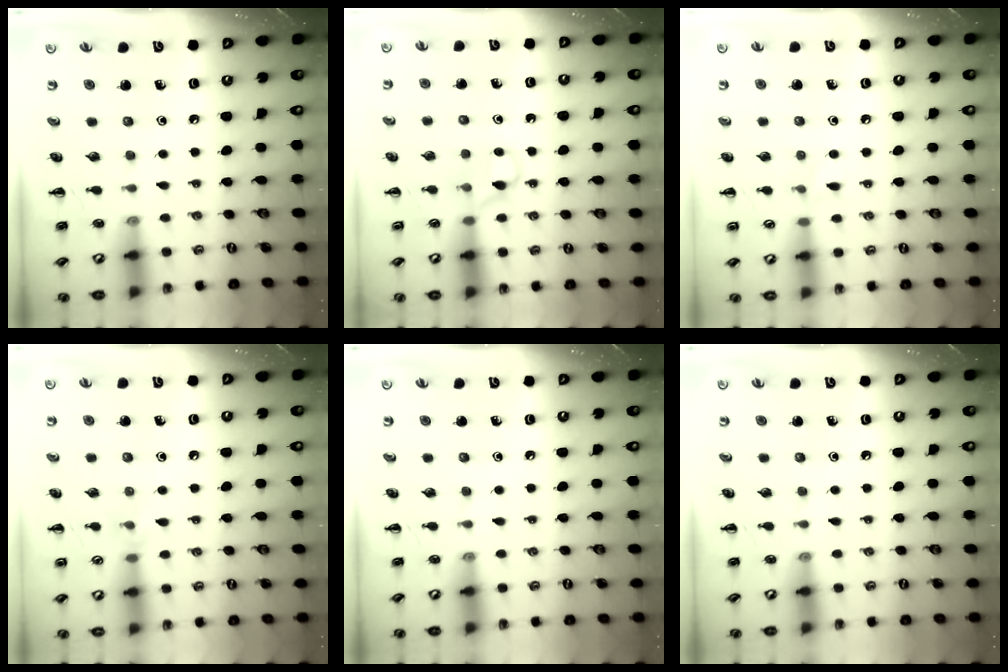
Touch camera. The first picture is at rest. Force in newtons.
{"total": 4.0, "press": 3.8, "slide": 1.3}
{"total": 4.6, "press": 4.3, "slide": 1.7}
{"total": 4.8, "press": 4.5, "slide": 1.4}
{"total": 0.0}
{"total": 0.0}